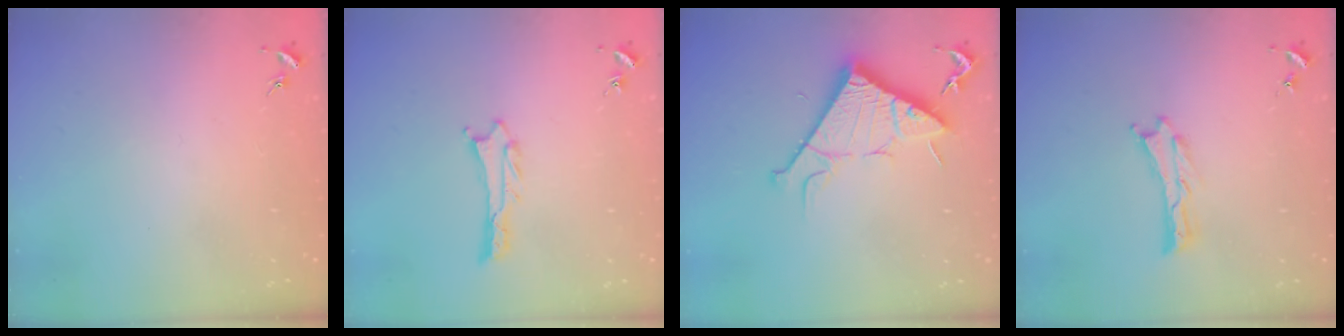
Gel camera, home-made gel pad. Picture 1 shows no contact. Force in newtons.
{"total": 1.1, "press": 1.1, "slide": 0.1}
{"total": 10.2, "press": 10.2, "slide": 0.3}
{"total": 0.0}